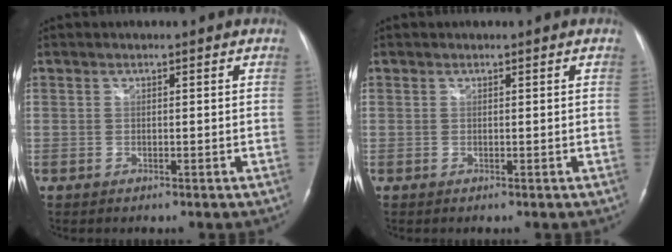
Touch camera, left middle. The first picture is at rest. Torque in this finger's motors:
{"motor_torque": [-0.13, -0.02, -0.08, -0.01]}